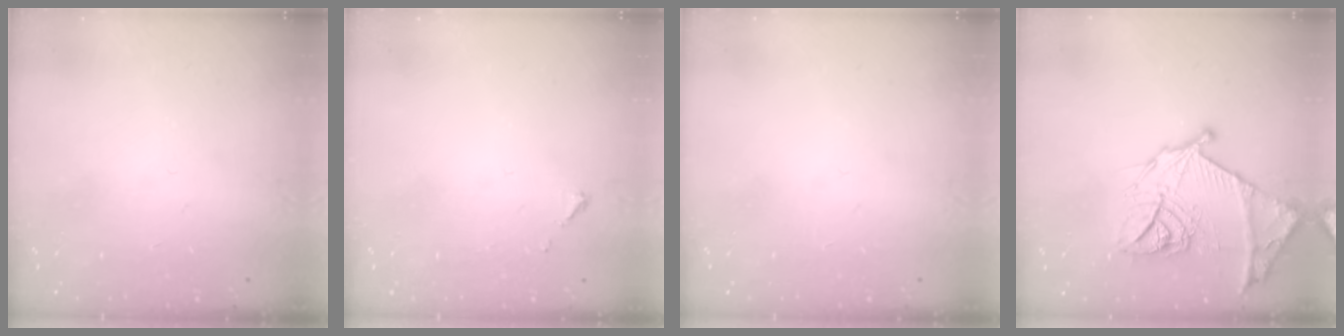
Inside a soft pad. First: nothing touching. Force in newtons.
{"total": 2.6, "press": 2.6, "slide": 0.3}
{"total": 0.0}
{"total": 19.1, "press": 19.0, "slide": 1.8}